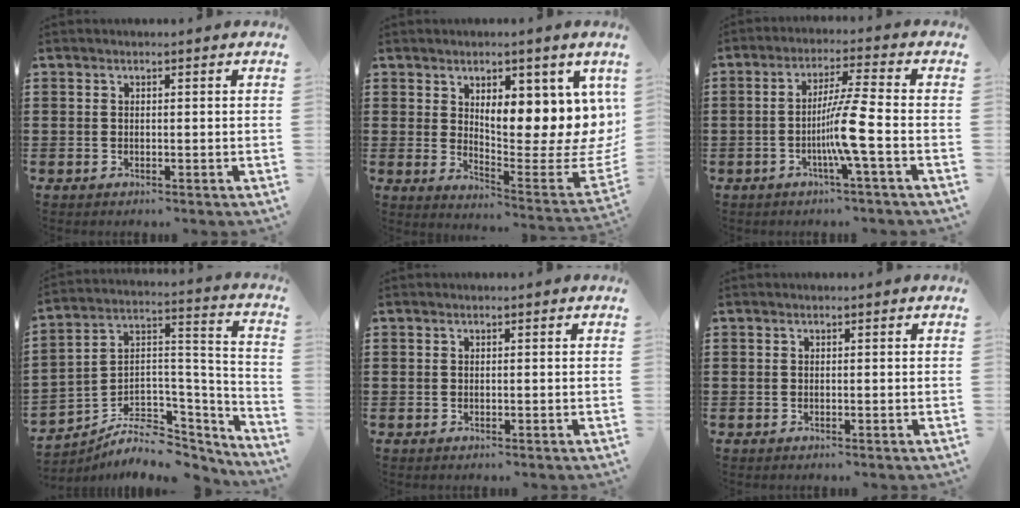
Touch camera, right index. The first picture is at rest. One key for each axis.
{"total": 8.0, "fx": 3.9, "fy": 3.0, "fz": 6.4, "tx": -0.077, "ty": -0.076, "tz": 0.056}
{"total": 7.6, "fx": -2.4, "fy": -0.8, "fz": 7.2, "tx": -0.137, "ty": -0.014, "tz": -0.049}
{"total": 7.4, "fx": -5.2, "fy": 4.4, "fz": 2.8, "tx": -0.053, "ty": 0.003, "tz": -0.091}
{"total": 0.0}
{"total": 0.0}